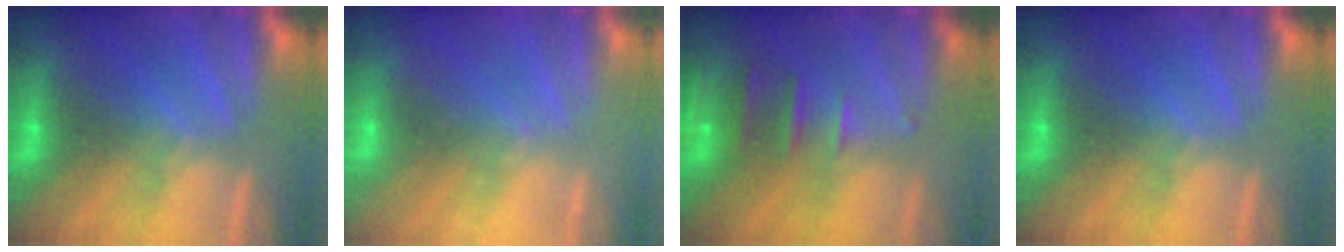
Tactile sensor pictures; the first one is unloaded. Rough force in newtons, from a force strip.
{"total": 2.0}
{"total": 2.4}
{"total": 0.0}